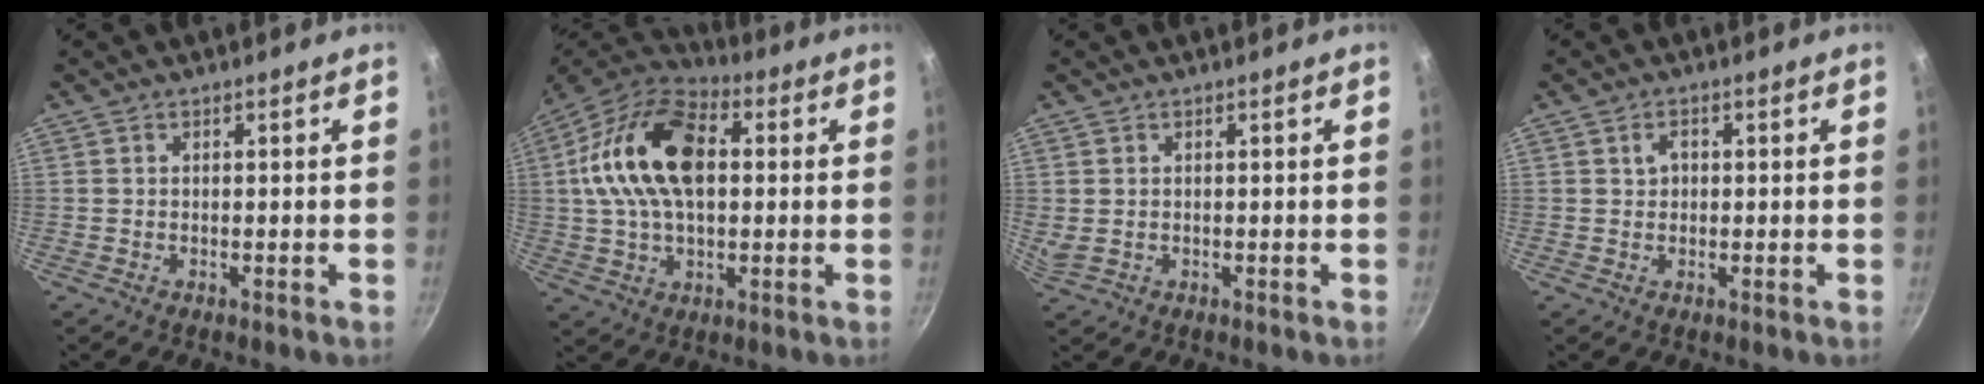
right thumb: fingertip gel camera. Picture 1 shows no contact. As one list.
[{"total": 20.1, "force": [2.9, 12.1, 15.8], "torque": [-0.278, 0.025, 0.034]}, {"total": 1.9, "force": [0.4, 1.4, 1.2], "torque": [-0.020, -0.004, 0.012]}, {"total": 2.0, "force": [0.6, 1.6, 1.1], "torque": [-0.009, 0.000, 0.007]}]